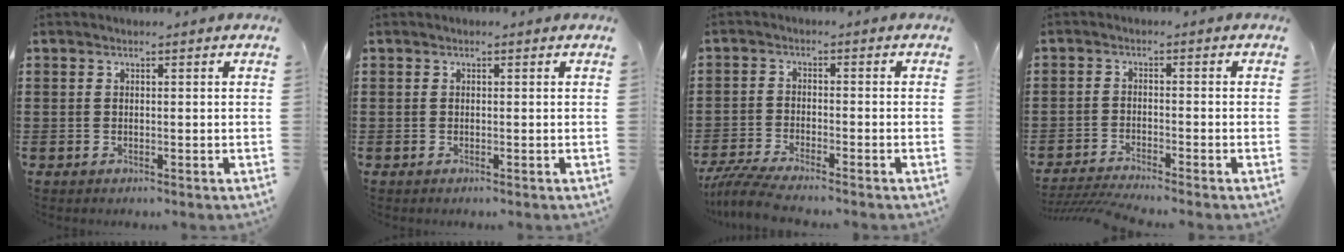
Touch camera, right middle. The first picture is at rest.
{"total": 0.0}
{"total": 4.3, "force": [-3.9, 0.0, 1.8], "torque": [-0.050, -0.015, -0.082]}
{"total": 2.8, "force": [-2.7, -0.2, 0.8], "torque": [-0.021, -0.003, -0.058]}